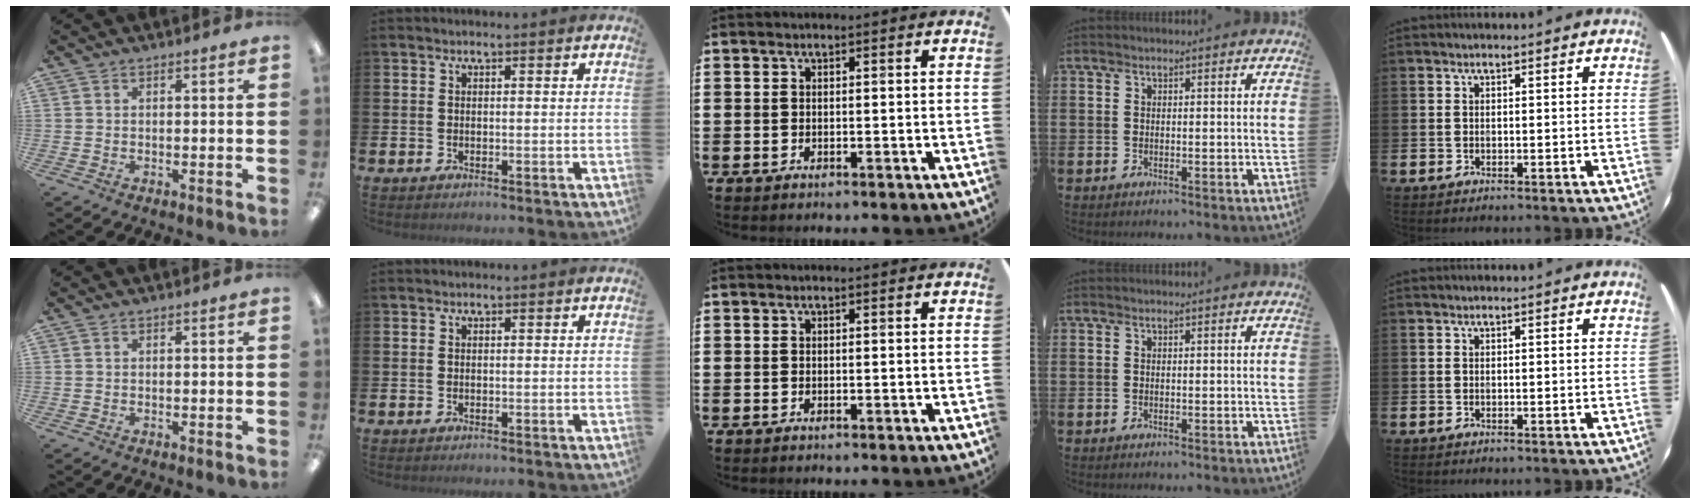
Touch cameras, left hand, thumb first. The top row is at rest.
{}